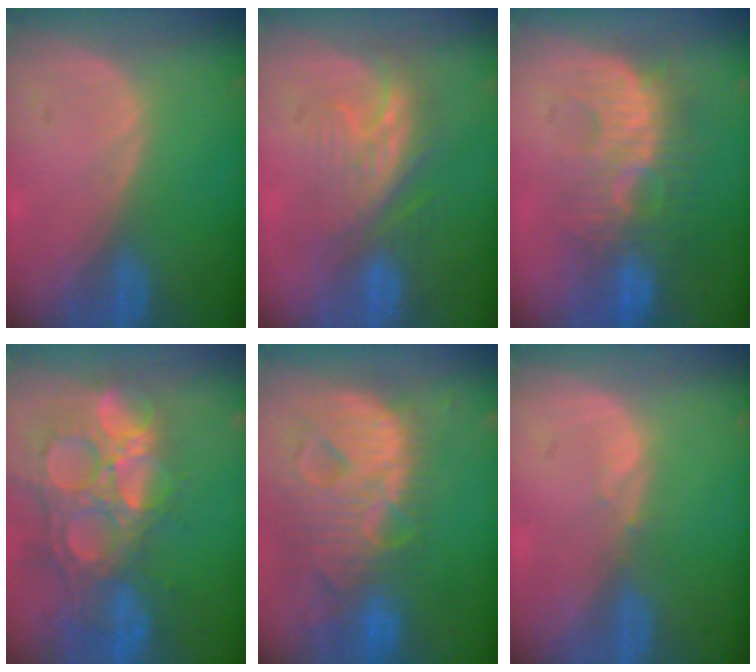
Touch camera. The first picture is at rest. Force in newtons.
{"total": 7.4, "press": 7.0, "slide": 2.3}
{"total": 8.9, "press": 8.8, "slide": 1.6}
{"total": 14.3, "press": 12.2, "slide": 7.6}
{"total": 13.3, "press": 11.4, "slide": 7.0}
{"total": 0.6, "press": 0.6, "slide": 0.1}